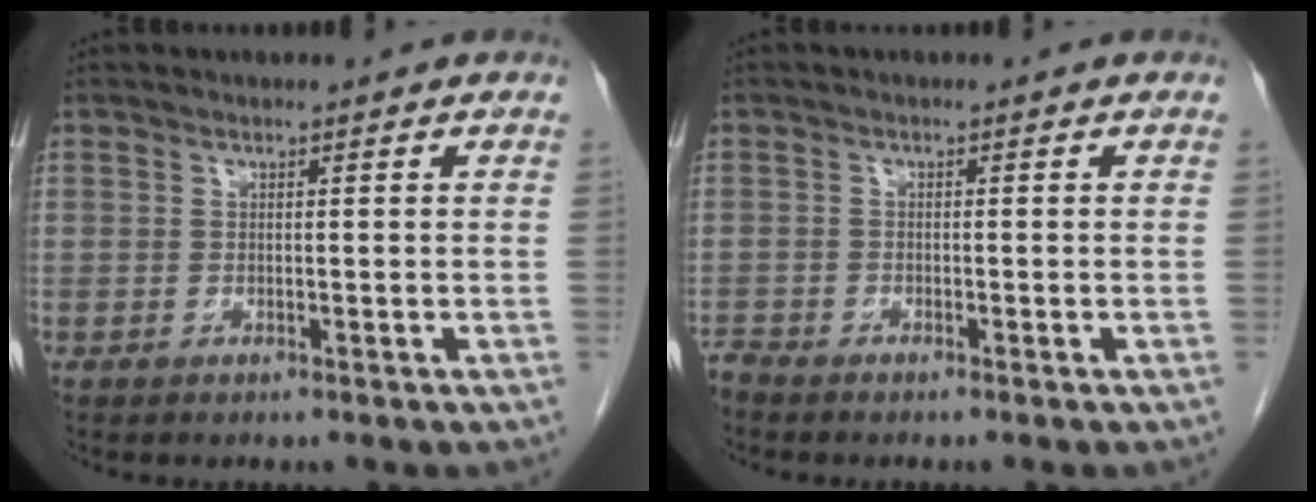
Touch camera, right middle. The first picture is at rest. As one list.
[{"total": 1.3, "force": [-1.3, 0.0, 0.0], "torque": [-0.001, -0.004, -0.026]}]